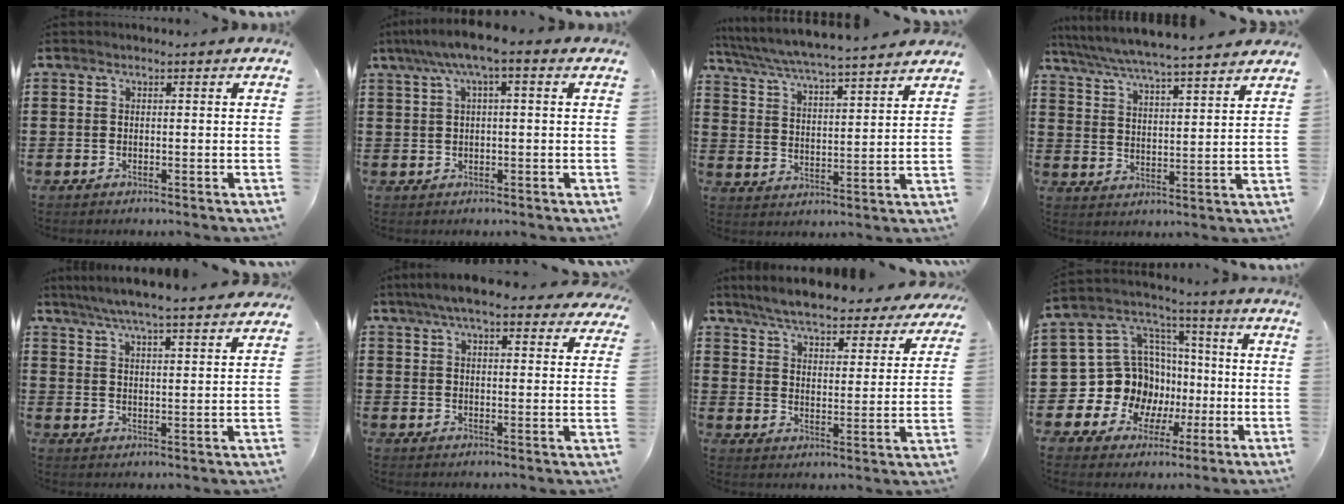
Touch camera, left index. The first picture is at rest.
{"total": 4.1, "force": [0.9, 0.6, 3.9], "torque": [-0.074, 0.005, 0.012]}
{"total": 4.8, "force": [4.6, -0.5, 1.3], "torque": [-0.049, -0.036, 0.072]}
{"total": 5.3, "force": [5.0, -0.5, 1.7], "torque": [-0.056, -0.036, 0.081]}
{"total": 5.5, "force": [5.1, -0.2, 1.9], "torque": [-0.057, -0.024, 0.089]}
{"total": 7.1, "force": [6.2, 1.0, 3.4], "torque": [-0.084, -0.010, 0.113]}
{"total": 6.4, "force": [6.1, 0.3, 1.8], "torque": [-0.064, -0.038, 0.105]}
{"total": 12.9, "force": [-2.2, 12.0, 3.9], "torque": [-0.117, -0.011, -0.024]}